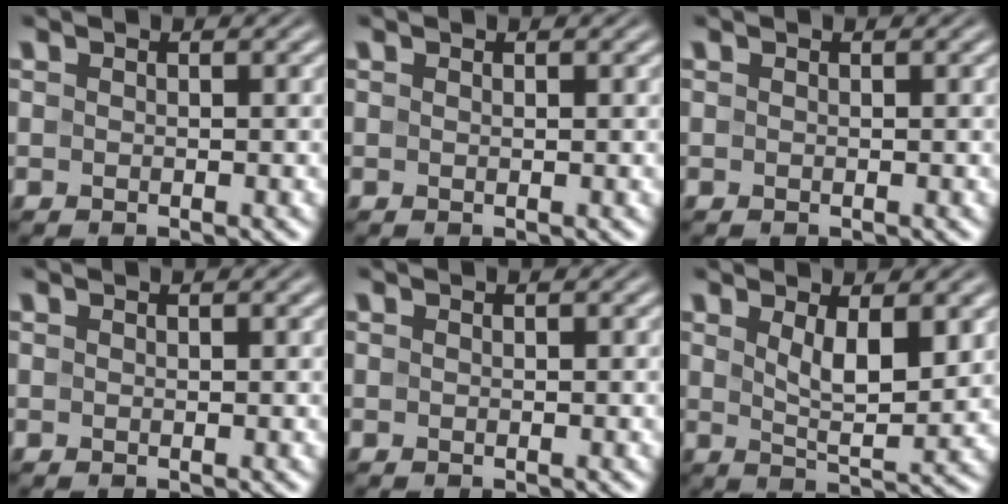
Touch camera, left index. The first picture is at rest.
{"total": 0.0}
{"total": 0.0}
{"total": 0.7, "force": [0.5, 0.2, 0.5], "torque": [-0.003, 0.006, 0.006]}
{"total": 0.0}
{"total": 4.6, "force": [1.5, 1.4, 4.1], "torque": [-0.077, -0.009, 0.032]}